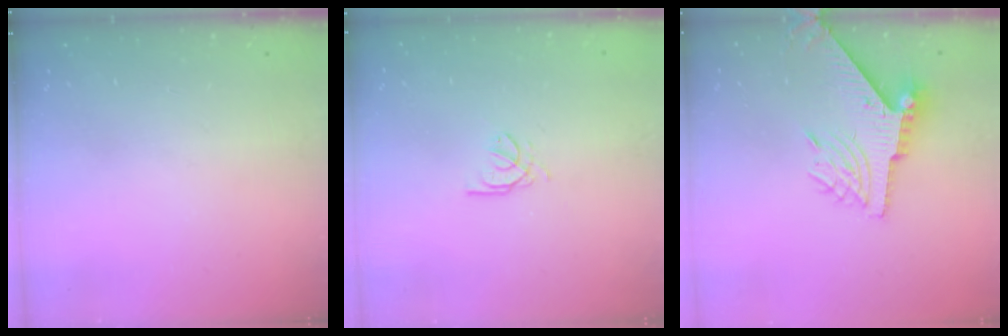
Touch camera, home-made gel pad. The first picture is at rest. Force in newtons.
{"total": 2.6, "press": 2.6, "slide": 0.3}
{"total": 9.4, "press": 9.4, "slide": 1.2}